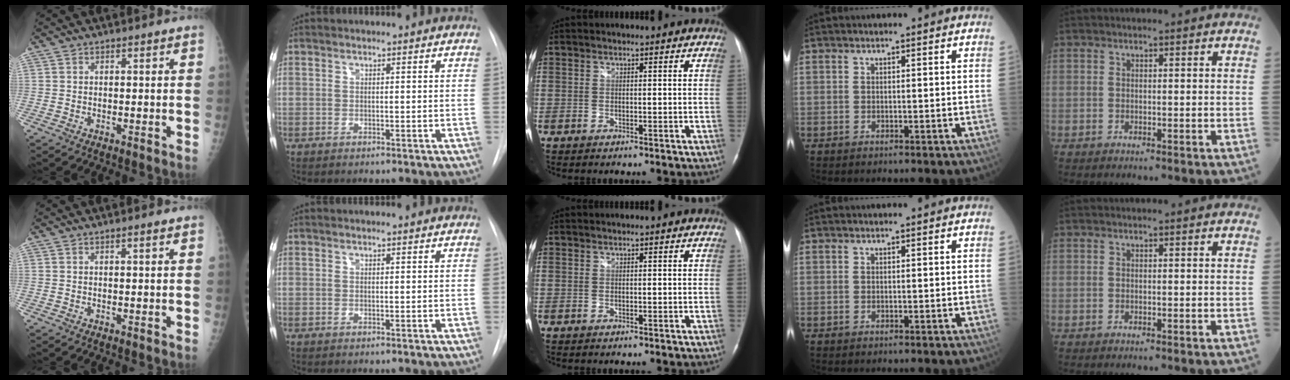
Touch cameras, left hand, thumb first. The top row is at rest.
{"thumb": {"total": 0.8, "force": [0.4, 0.0, 0.6], "torque": [-0.010, 0.000, 0.006]}, "index": {"total": 0.7, "force": [-0.7, -0.2, 0.0], "torque": [-0.004, 0.008, -0.011]}}